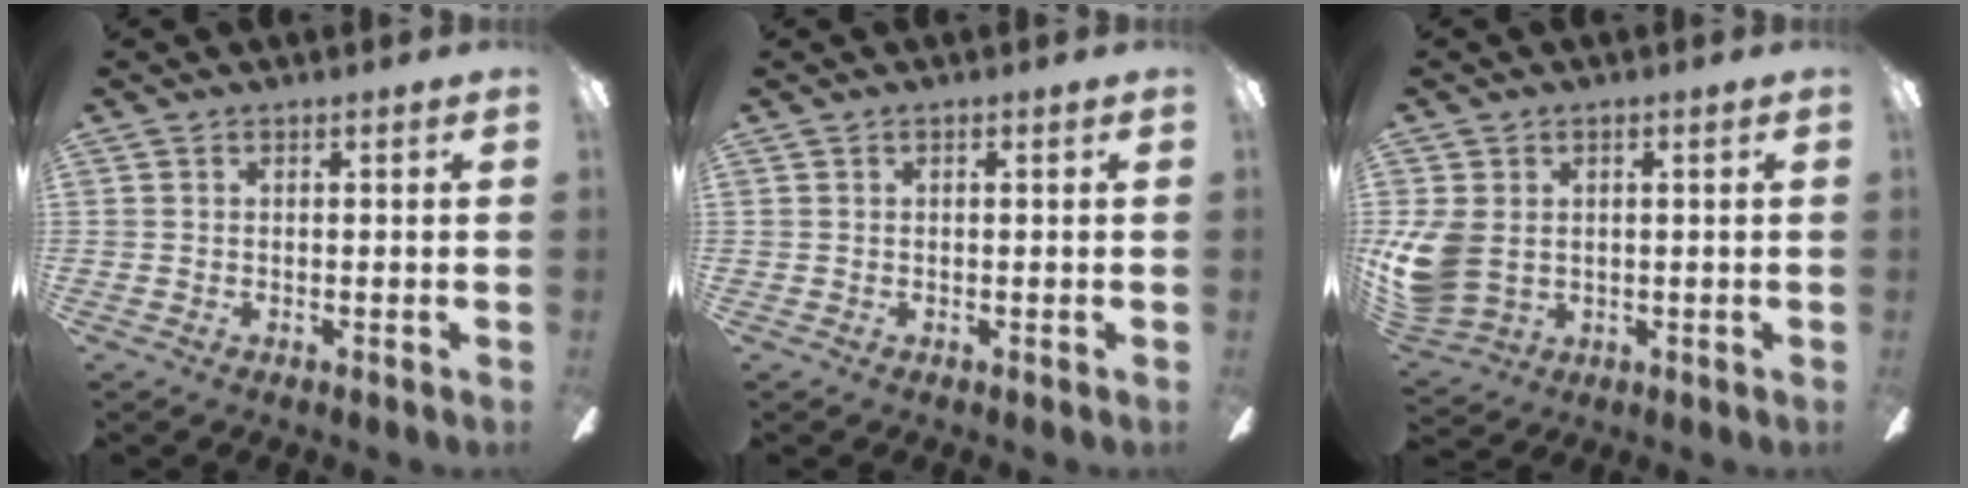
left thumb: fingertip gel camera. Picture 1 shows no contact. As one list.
[{"total": 0.0}, {"total": 9.9, "force": [0.3, 7.5, 6.5], "torque": [-0.159, 0.008, 0.010]}]